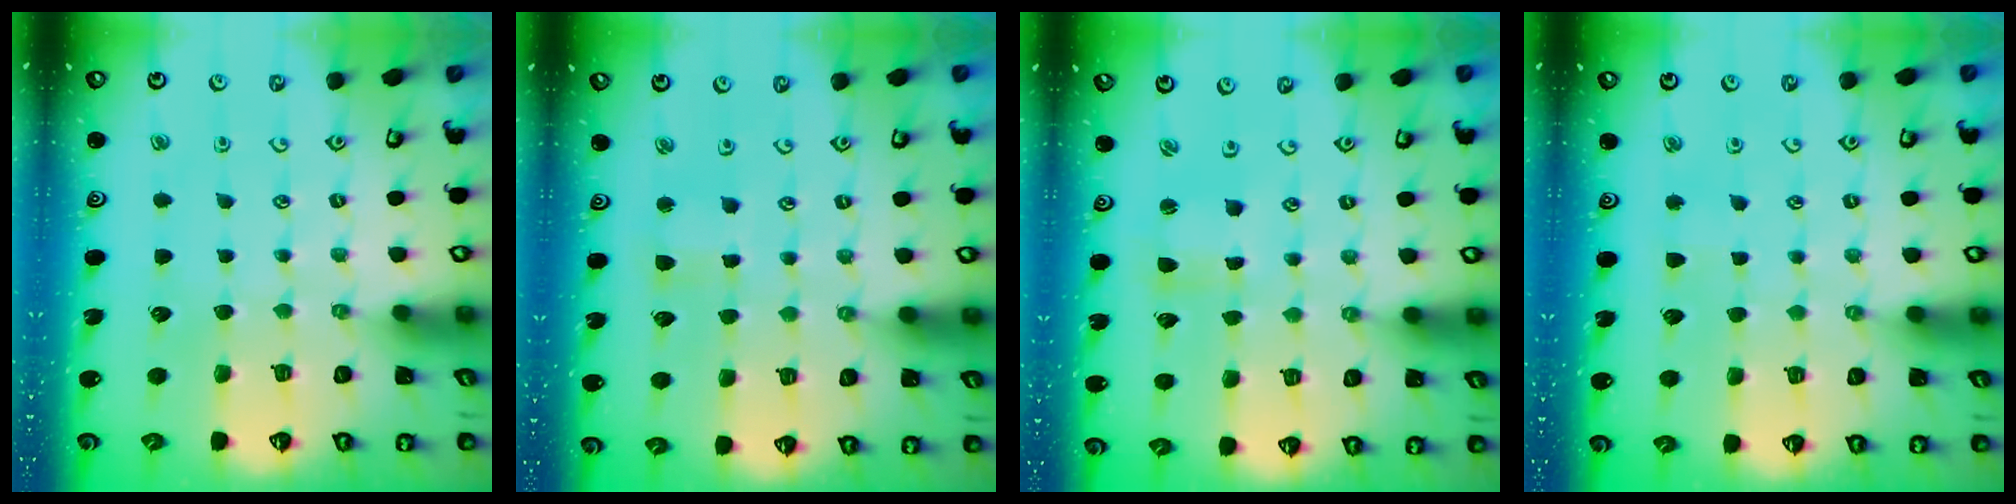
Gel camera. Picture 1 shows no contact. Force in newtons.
{"total": 3.1, "press": 3.1, "slide": 0.3}
{"total": 1.2, "press": 1.2, "slide": 0.3}
{"total": 2.4, "press": 2.4, "slide": 0.3}